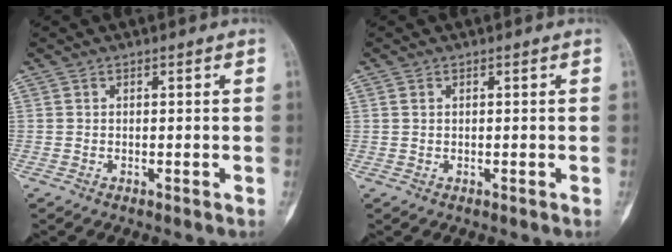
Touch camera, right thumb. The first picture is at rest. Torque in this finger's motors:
{"motor_torque": [-0.06, -0.27, 0.23, 0.00, 0.04]}